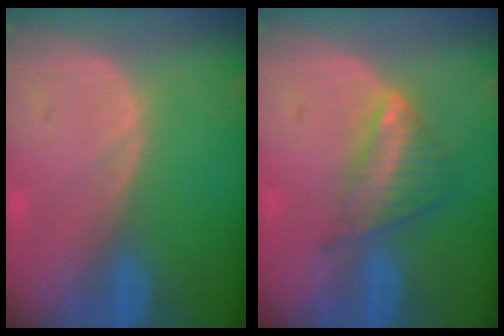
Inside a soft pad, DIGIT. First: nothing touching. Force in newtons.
{"total": 6.1, "press": 5.3, "slide": 3.0}